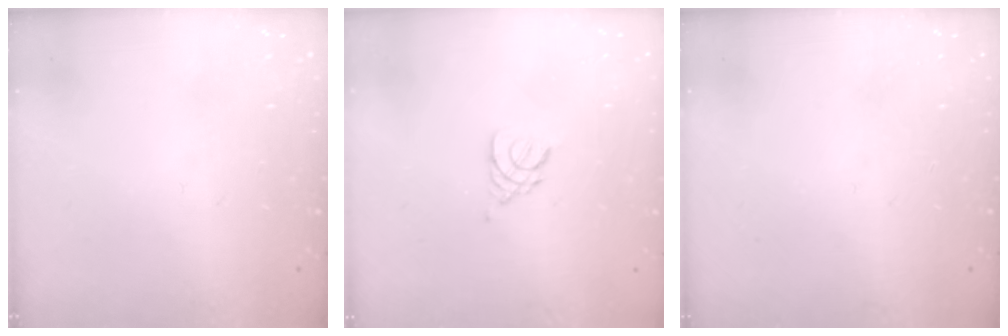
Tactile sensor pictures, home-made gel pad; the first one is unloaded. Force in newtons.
{"total": 2.9, "press": 2.8, "slide": 0.6}
{"total": 0.0}